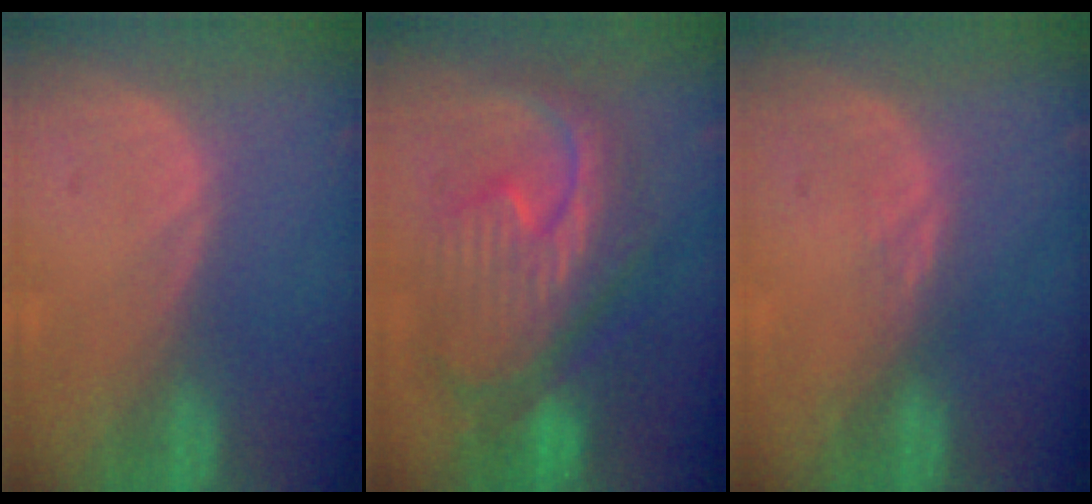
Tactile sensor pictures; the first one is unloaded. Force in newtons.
{"total": 12.4, "press": 12.3, "slide": 1.3}
{"total": 0.9, "press": 0.9, "slide": 0.4}